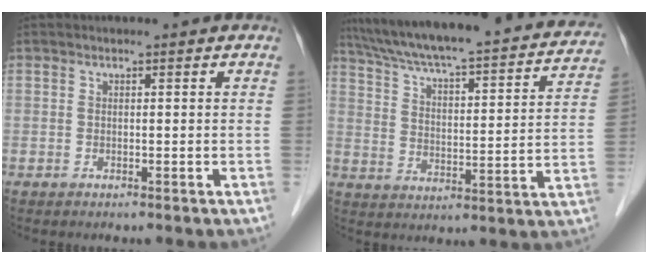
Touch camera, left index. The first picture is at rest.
{"total": 28.0, "force": [24.8, 4.0, 12.5], "torque": [-0.202, -0.023, 0.324]}